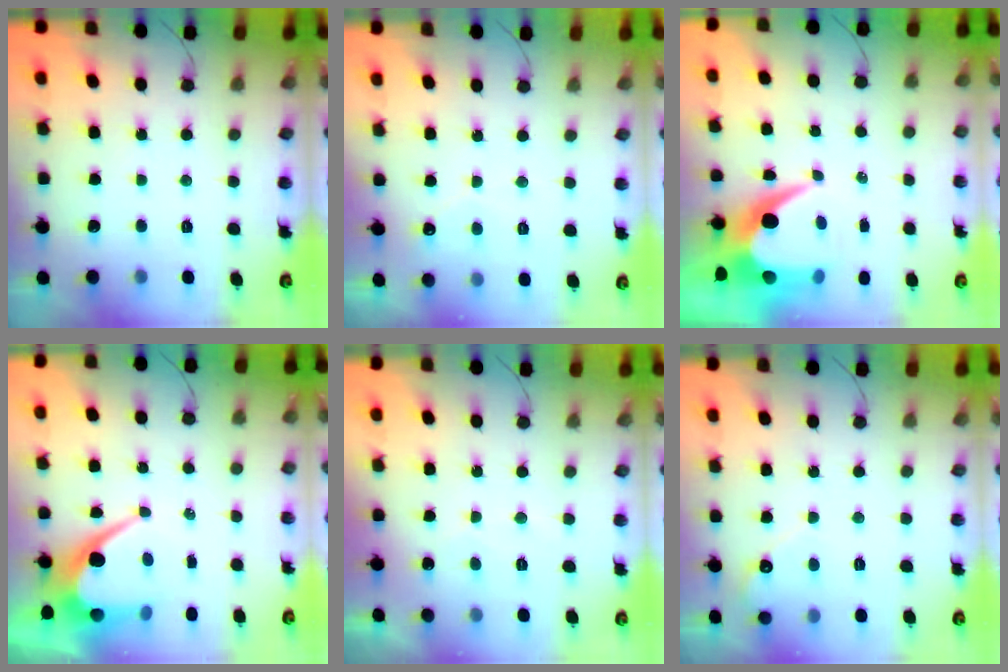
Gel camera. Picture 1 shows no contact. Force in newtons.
{"total": 2.2, "press": 2.2, "slide": 0.1}
{"total": 9.9, "press": 9.9, "slide": 0.8}
{"total": 10.7, "press": 10.7, "slide": 0.8}
{"total": 2.9, "press": 2.9, "slide": 0.2}
{"total": 3.1, "press": 3.1, "slide": 0.2}